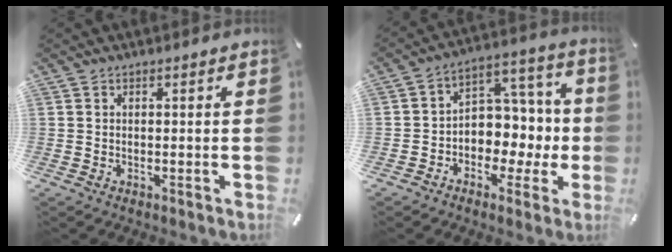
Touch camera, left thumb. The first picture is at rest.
{"total": 9.2, "force": [-1.5, 8.2, 3.8], "torque": [-0.041, 0.002, -0.021]}